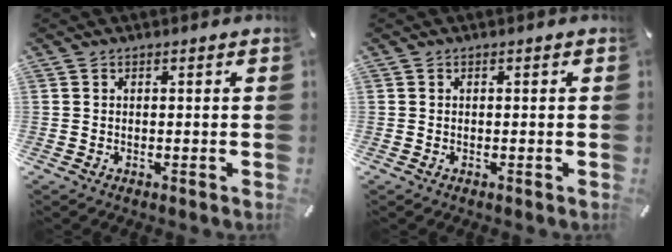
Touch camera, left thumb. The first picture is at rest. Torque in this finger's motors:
{"motor_torque": [-0.10, 0.02, -0.03, -0.02, 0.00]}